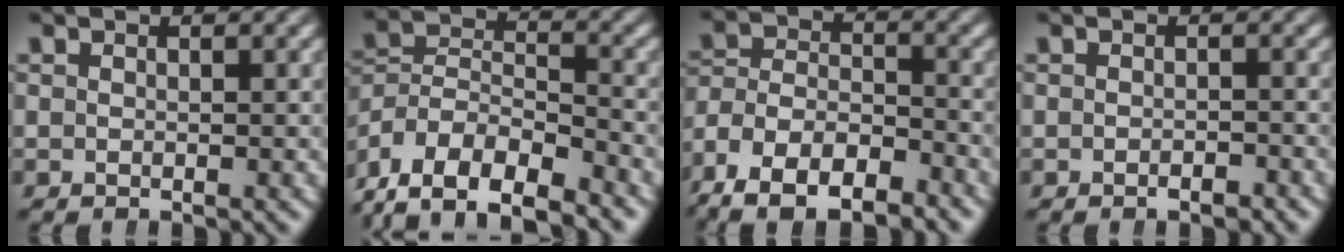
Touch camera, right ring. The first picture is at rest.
{"total": 11.1, "force": [-4.7, 8.6, 5.2], "torque": [-0.129, -0.049, -0.075]}
{"total": 10.3, "force": [-5.1, 7.5, 4.8], "torque": [-0.113, -0.041, -0.077]}
{"total": 1.2, "force": [-1.1, 0.1, 0.4], "torque": [-0.007, 0.000, -0.018]}